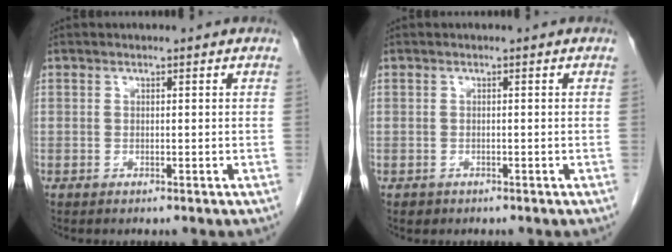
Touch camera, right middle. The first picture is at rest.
{"total": 0.8, "force": [-0.5, 0.6, 0.1], "torque": [-0.008, 0.003, -0.004]}